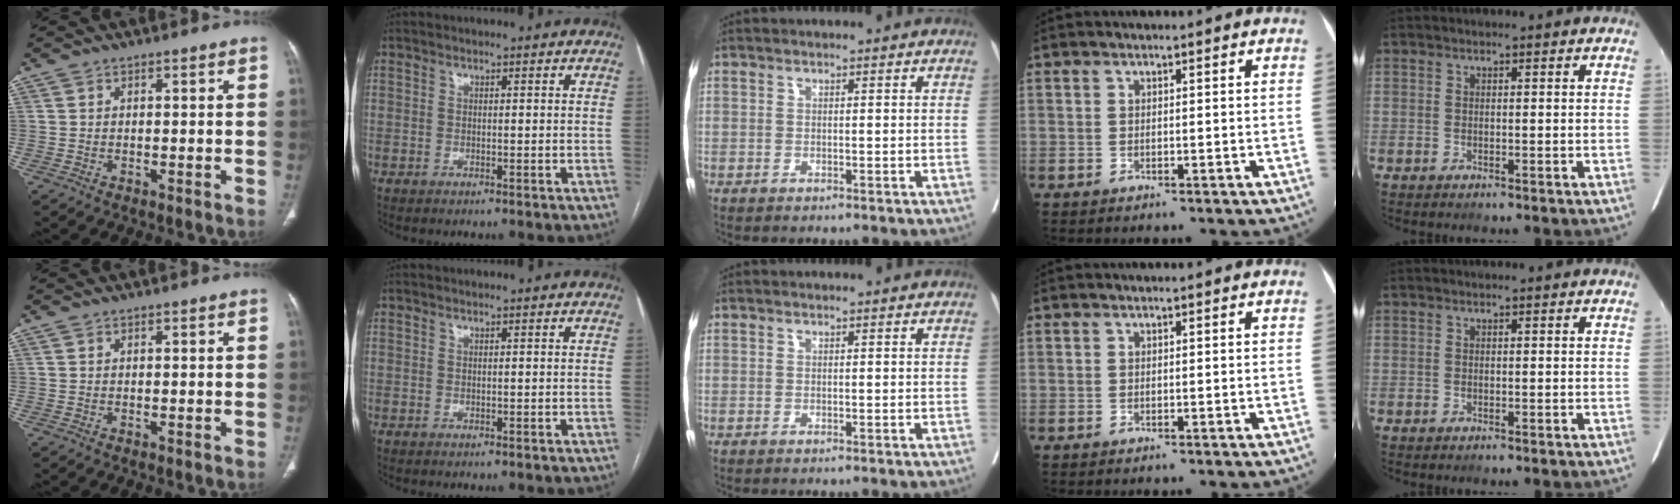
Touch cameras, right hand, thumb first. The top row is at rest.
{}